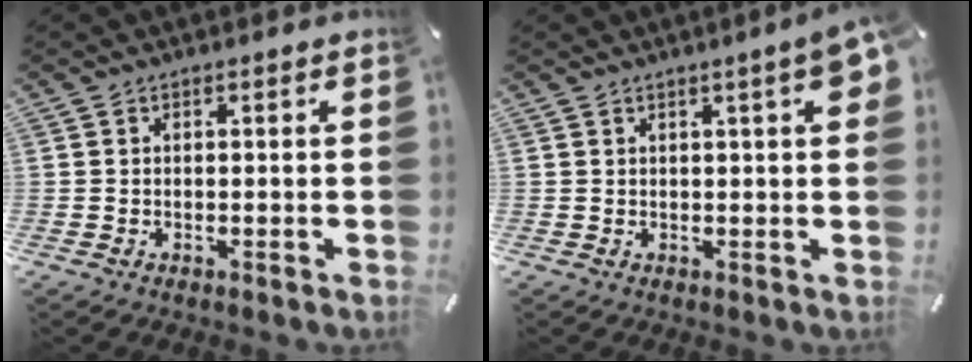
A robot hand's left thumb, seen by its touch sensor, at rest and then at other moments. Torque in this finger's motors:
{"motor_torque": [0.35, 0.29, 0.63, 0.21, 0.06]}